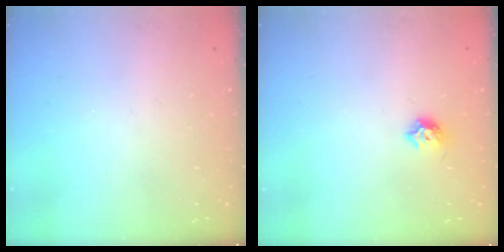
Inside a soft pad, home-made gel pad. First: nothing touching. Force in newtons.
{"total": 6.8, "press": 6.8, "slide": 1.0}